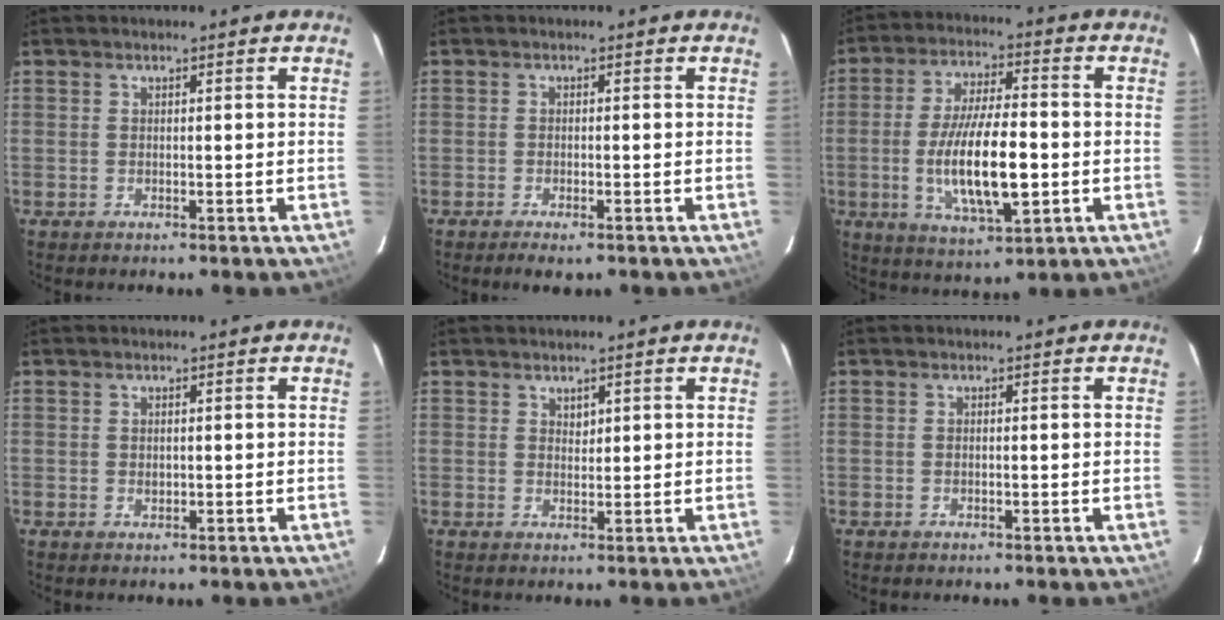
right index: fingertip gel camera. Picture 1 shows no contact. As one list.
[{"total": 2.6, "force": [-1.8, 0.8, 1.7], "torque": [-0.033, -0.009, -0.030]}, {"total": 14.7, "force": [-2.6, 4.5, 13.7], "torque": [-0.264, -0.014, -0.039]}, {"total": 0.8, "force": [0.2, 0.6, 0.4], "torque": [-0.006, 0.002, 0.005]}, {"total": 1.4, "force": [1.1, 0.8, 0.4], "torque": [-0.002, 0.001, 0.019]}, {"total": 0.0}]